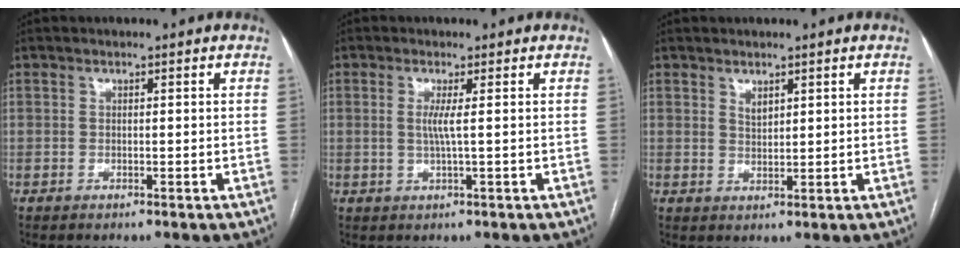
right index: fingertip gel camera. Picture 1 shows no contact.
{"total": 2.3, "force": [0.3, -0.5, 2.2], "torque": [-0.049, -0.003, 0.004]}
{"total": 1.7, "force": [1.2, 0.7, 1.0], "torque": [-0.019, -0.003, 0.027]}